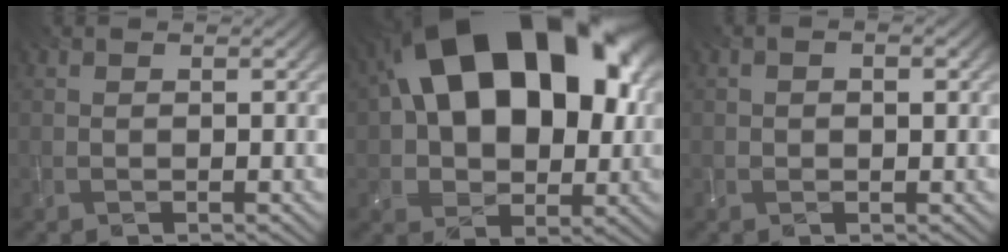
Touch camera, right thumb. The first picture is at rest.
{"total": 21.3, "force": [6.5, 13.7, 15.0], "torque": [-0.252, 0.043, 0.113]}
{"total": 2.0, "force": [0.2, 1.2, 1.6], "torque": [-0.019, 0.000, 0.004]}